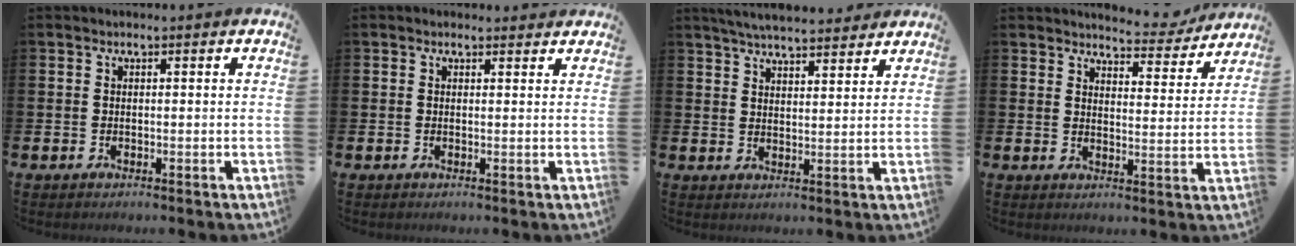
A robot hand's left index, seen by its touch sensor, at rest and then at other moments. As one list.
[{"total": 0.8, "force": [0.7, 0.3, 0.1], "torque": [0.006, 0.001, 0.011]}, {"total": 4.8, "force": [4.7, 0.4, 0.9], "torque": [-0.029, -0.022, 0.085]}, {"total": 4.6, "force": [4.5, 0.7, 0.4], "torque": [-0.005, -0.038, 0.075]}]